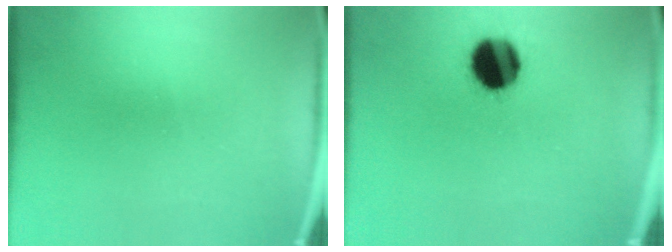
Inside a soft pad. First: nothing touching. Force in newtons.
{"total": 12.7}